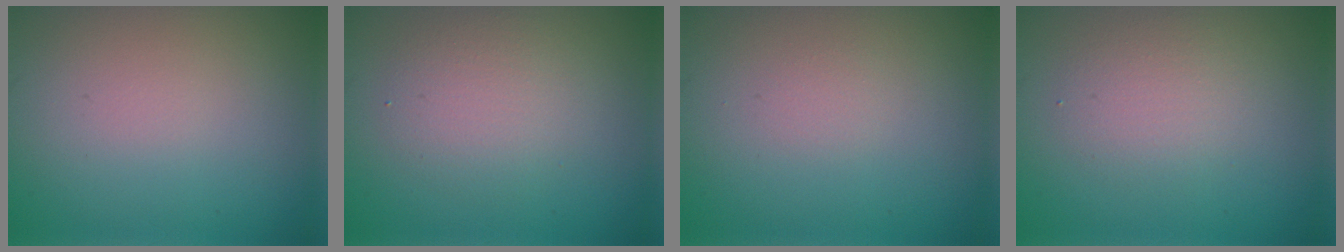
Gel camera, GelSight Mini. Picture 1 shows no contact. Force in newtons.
{"total": 3.2, "press": 3.1, "slide": 0.2}
{"total": 0.5, "press": 0.5, "slide": 0.1}
{"total": 2.5, "press": 2.5, "slide": 0.1}